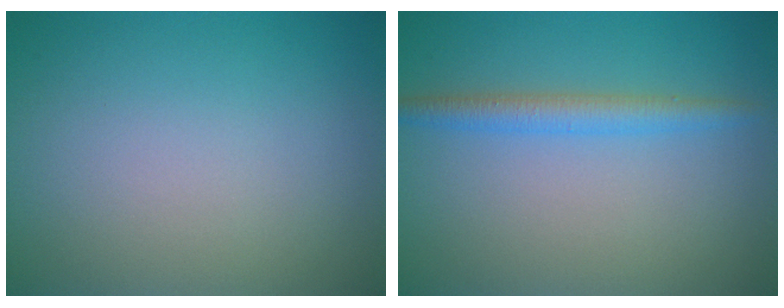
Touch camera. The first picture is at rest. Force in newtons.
{"total": 2.4, "press": 2.4, "slide": 0.2}